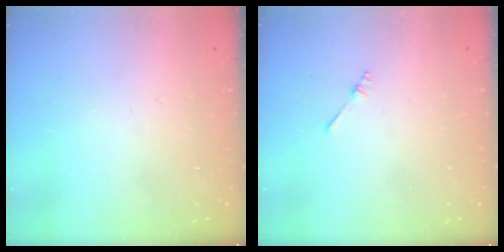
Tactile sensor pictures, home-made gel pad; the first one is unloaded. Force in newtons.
{"total": 2.0, "press": 2.0, "slide": 0.3}